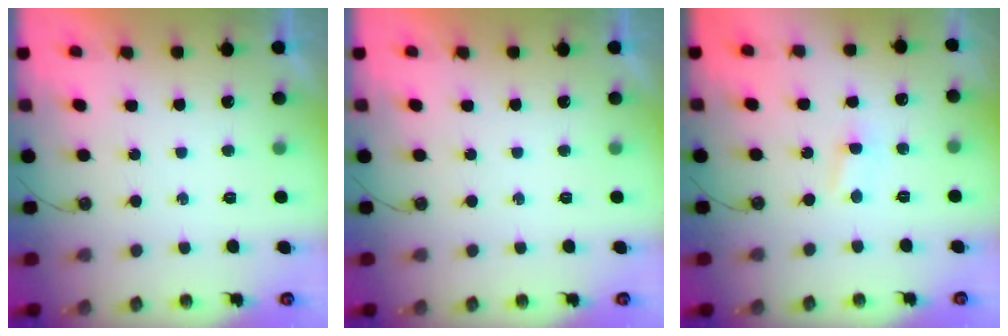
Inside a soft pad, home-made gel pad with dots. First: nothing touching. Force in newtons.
{"total": 0.0}
{"total": 1.9, "press": 1.9, "slide": 0.3}